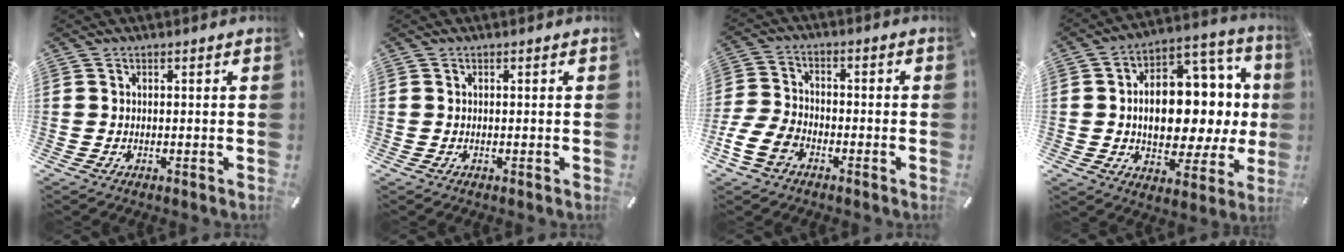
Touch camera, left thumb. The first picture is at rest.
{"total": 0.0}
{"total": 8.9, "force": [-4.6, 6.1, 4.6], "torque": [-0.107, 0.023, -0.087]}
{"total": 17.0, "force": [0.3, 11.5, 12.5], "torque": [-0.180, -0.016, 0.009]}